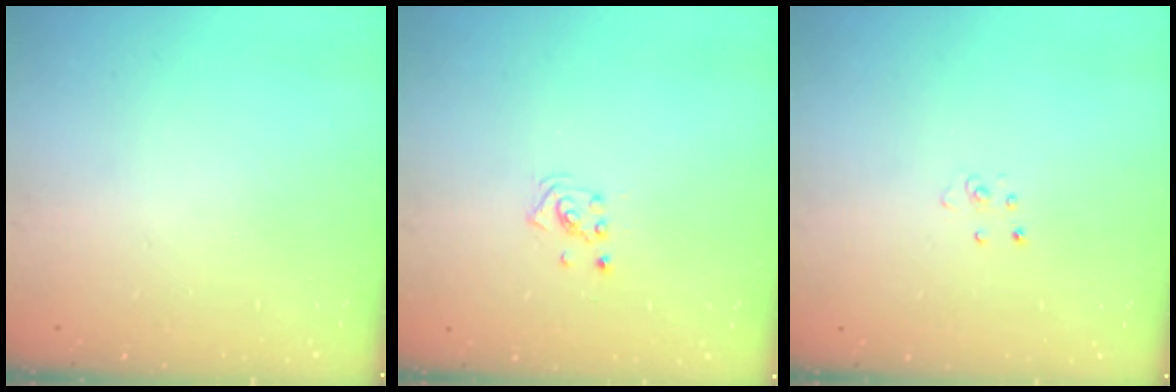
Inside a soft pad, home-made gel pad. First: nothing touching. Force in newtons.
{"total": 1.9, "press": 1.9, "slide": 0.1}
{"total": 2.5, "press": 2.5, "slide": 0.3}